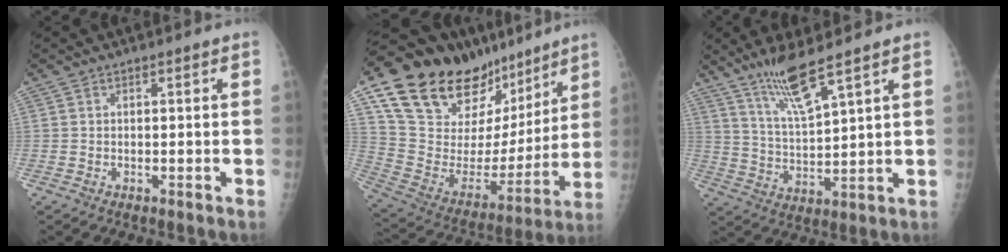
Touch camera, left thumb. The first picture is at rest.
{"total": 30.3, "force": [19.0, 15.4, 17.9], "torque": [-0.257, -0.030, 0.326]}
{"total": 9.2, "force": [6.7, 0.6, 6.3], "torque": [-0.124, -0.046, 0.141]}